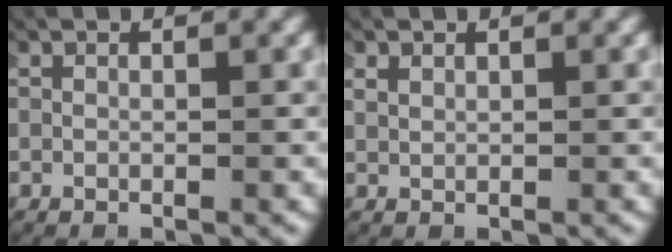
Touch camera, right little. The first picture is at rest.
{"total": 0.9, "force": [0.7, 0.5, 0.4], "torque": [-0.015, -0.001, 0.017]}